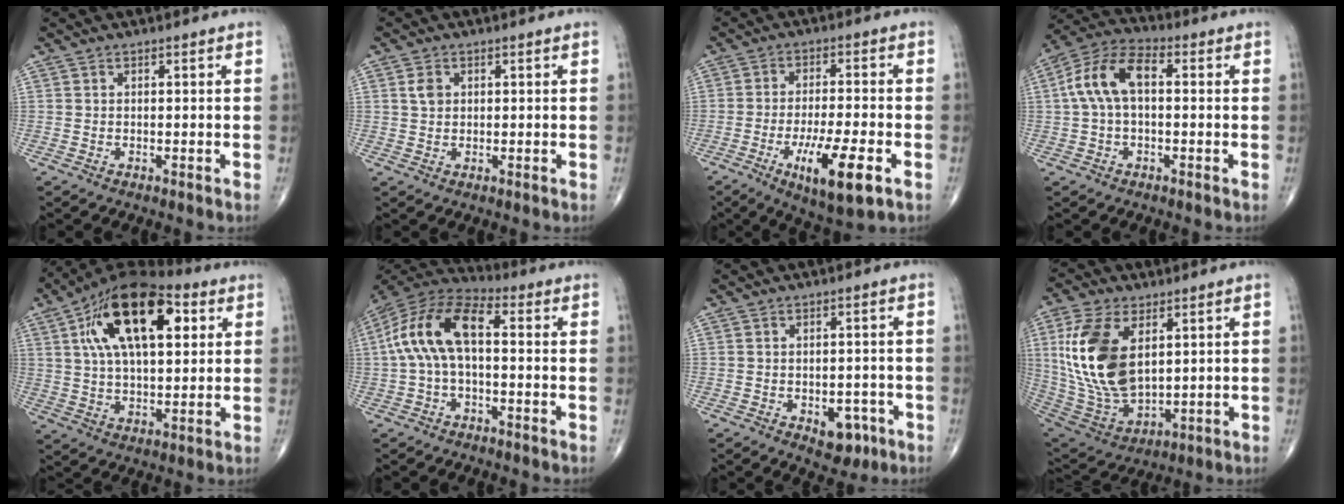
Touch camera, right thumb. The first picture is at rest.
{"total": 2.4, "force": [0.7, 1.8, 1.4], "torque": [-0.021, 0.001, 0.015]}
{"total": 12.3, "force": [-5.0, 2.9, 10.9], "torque": [-0.189, 0.000, -0.076]}
{"total": 10.6, "force": [0.9, 5.8, 8.8], "torque": [-0.180, 0.036, 0.009]}
{"total": 21.3, "force": [7.2, 10.4, 17.2], "torque": [-0.276, 0.003, 0.113]}
{"total": 13.8, "force": [0.7, 6.9, 12.0], "torque": [-0.239, 0.044, 0.002]}
{"total": 5.6, "force": [-2.4, 3.5, 3.7], "torque": [-0.023, 0.012, -0.024]}
{"total": 19.3, "force": [4.5, 10.8, 15.3], "torque": [-0.307, -0.025, 0.097]}